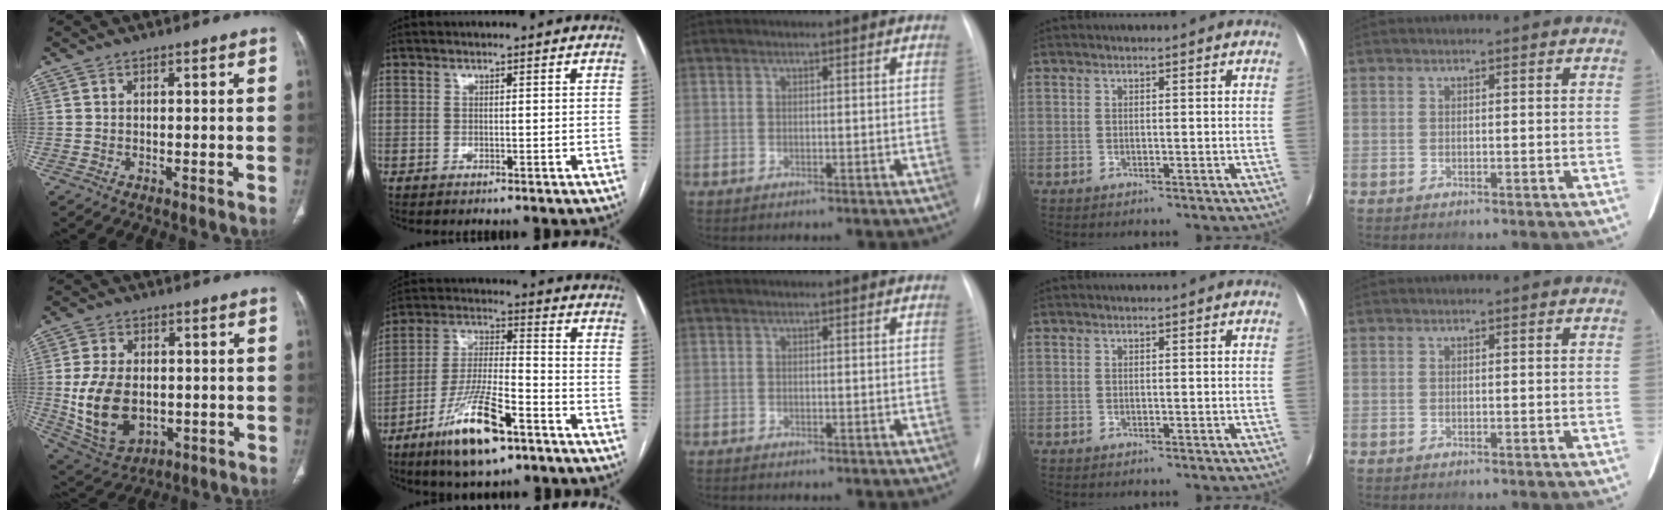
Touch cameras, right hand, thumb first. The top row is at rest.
{"thumb": {"total": 14.6, "force": [-1.2, 9.7, 10.8], "torque": [-0.193, -0.004, 0.001]}, "index": {"total": 14.5, "force": [-8.6, 3.2, 11.3], "torque": [-0.222, -0.017, -0.151]}, "middle": {"total": 0.5, "force": [-0.5, 0.1, 0.2], "torque": [-0.011, -0.003, -0.009]}}